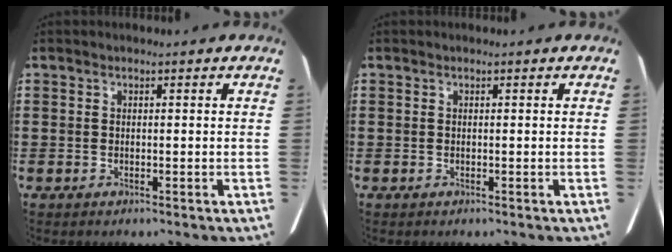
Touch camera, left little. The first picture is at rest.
{"total": 0.0}